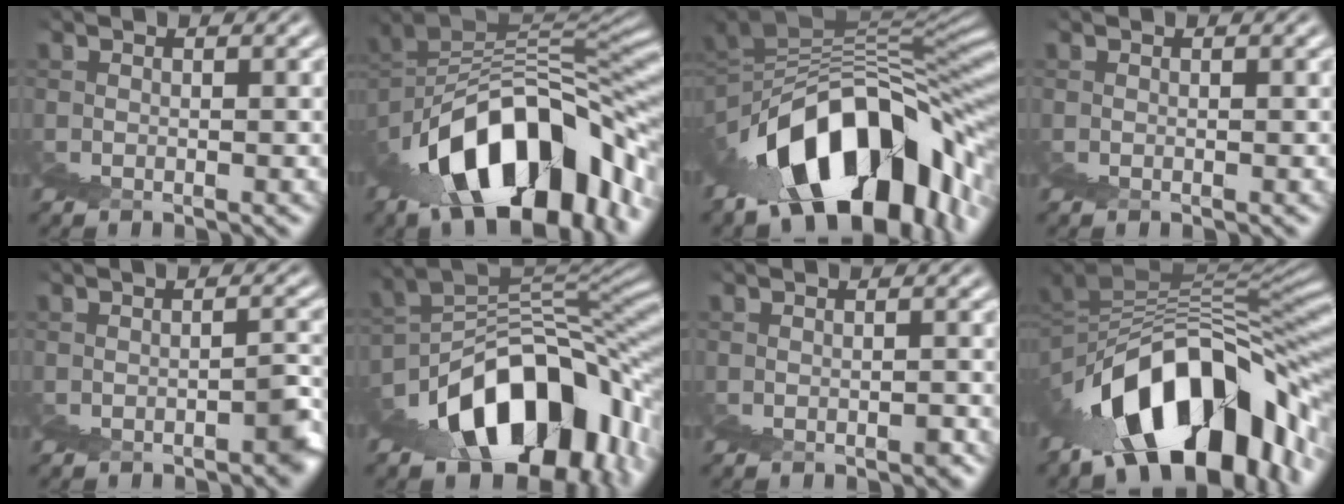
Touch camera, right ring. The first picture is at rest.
{"total": 14.6, "force": [-3.2, 7.3, 12.2], "torque": [-0.174, 0.004, -0.041]}
{"total": 15.7, "force": [-3.7, 8.0, 13.0], "torque": [-0.167, 0.014, -0.053]}
{"total": 0.0}
{"total": 1.6, "force": [-1.2, 0.4, 1.0], "torque": [-0.021, 0.009, -0.021]}
{"total": 15.4, "force": [-4.5, 8.8, 11.8], "torque": [-0.163, -0.019, -0.058]}
{"total": 0.6, "force": [-0.3, -0.1, -0.4], "torque": [0.009, 0.005, -0.007]}
{"total": 14.7, "force": [-3.5, 7.0, 12.4], "torque": [-0.166, 0.017, -0.050]}